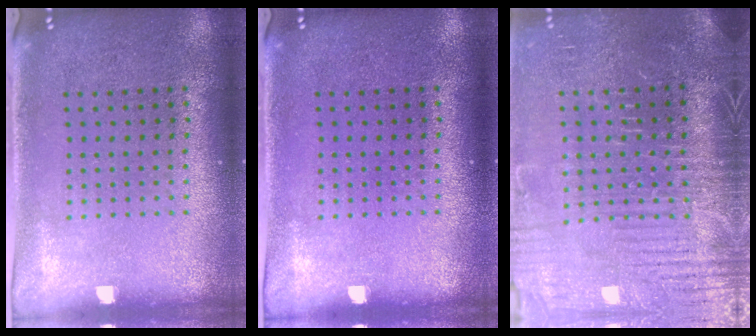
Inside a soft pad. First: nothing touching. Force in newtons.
{"total": 0.0}
{"total": 4.1, "press": 3.9, "slide": 1.4}